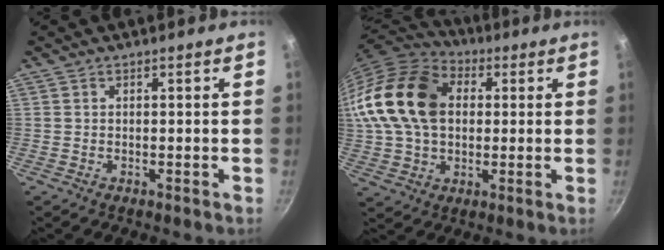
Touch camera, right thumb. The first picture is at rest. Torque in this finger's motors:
{"motor_torque": [2.42, 2.59, 0.86, -0.73, 0.32]}